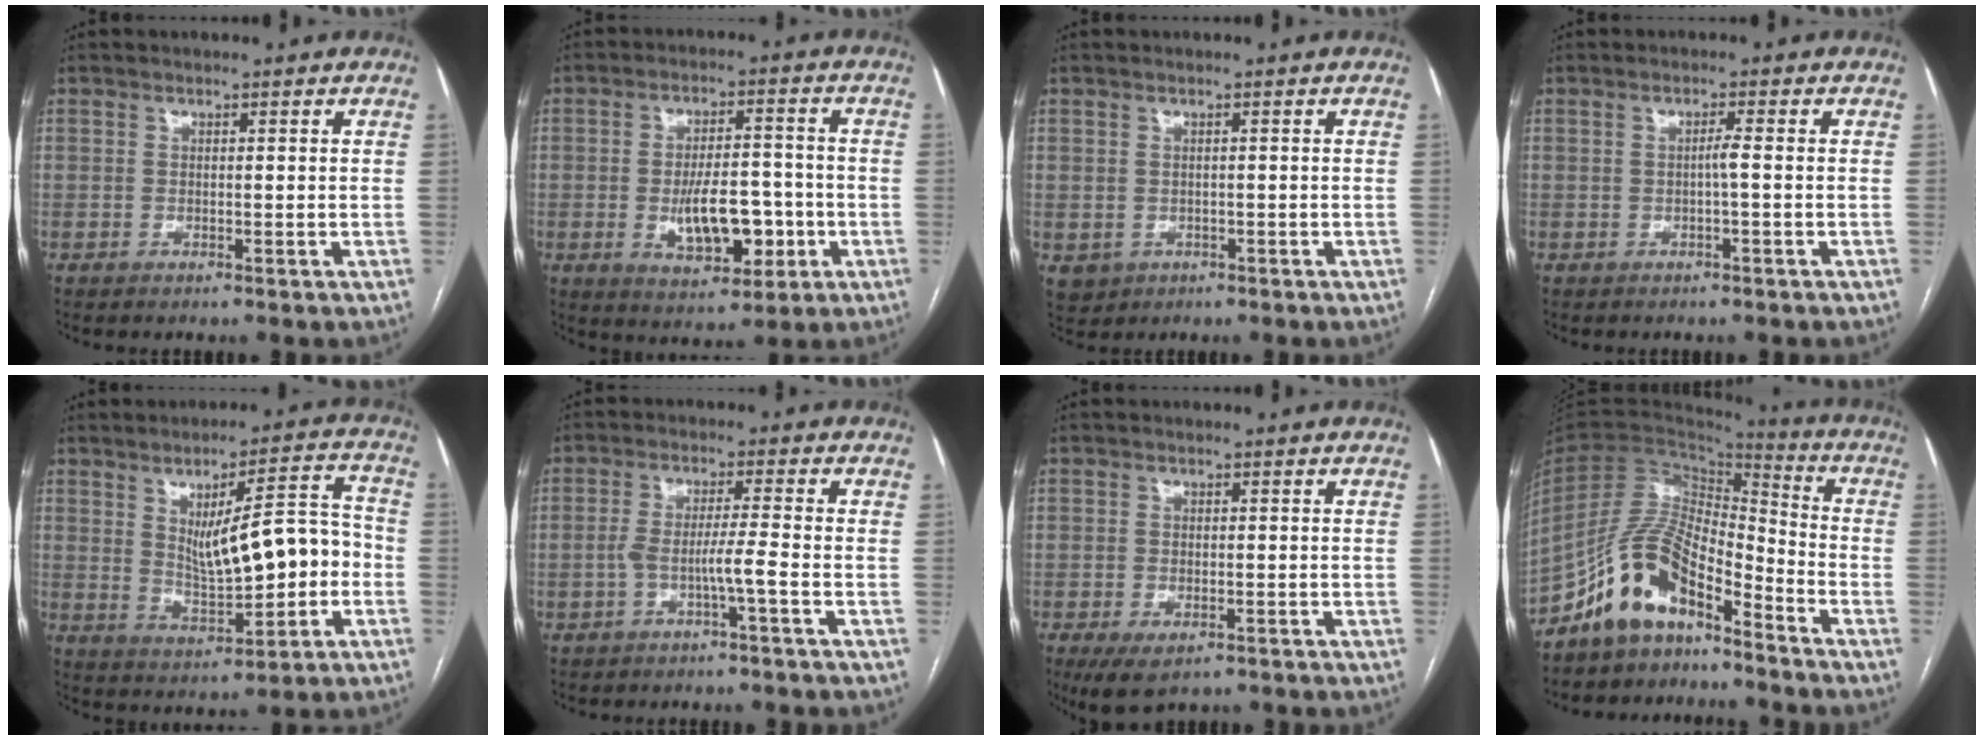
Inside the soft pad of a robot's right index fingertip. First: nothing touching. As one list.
[{"total": 9.9, "force": [-2.4, 4.4, 8.6], "torque": [-0.147, 0.009, -0.030]}, {"total": 3.6, "force": [-1.1, 3.3, 0.7], "torque": [-0.009, 0.001, -0.009]}, {"total": 1.4, "force": [-0.4, -0.2, 1.3], "torque": [-0.020, 0.002, -0.006]}, {"total": 11.5, "force": [-0.4, 3.2, 11.1], "torque": [-0.168, 0.019, 0.007]}, {"total": 4.2, "force": [-1.9, -0.7, 3.7], "torque": [-0.070, 0.013, -0.033]}, {"total": 5.3, "force": [-3.4, 2.5, 3.3], "torque": [-0.056, -0.008, -0.050]}, {"total": 11.6, "force": [-8.7, 4.3, 6.3], "torque": [-0.129, 0.027, -0.166]}]